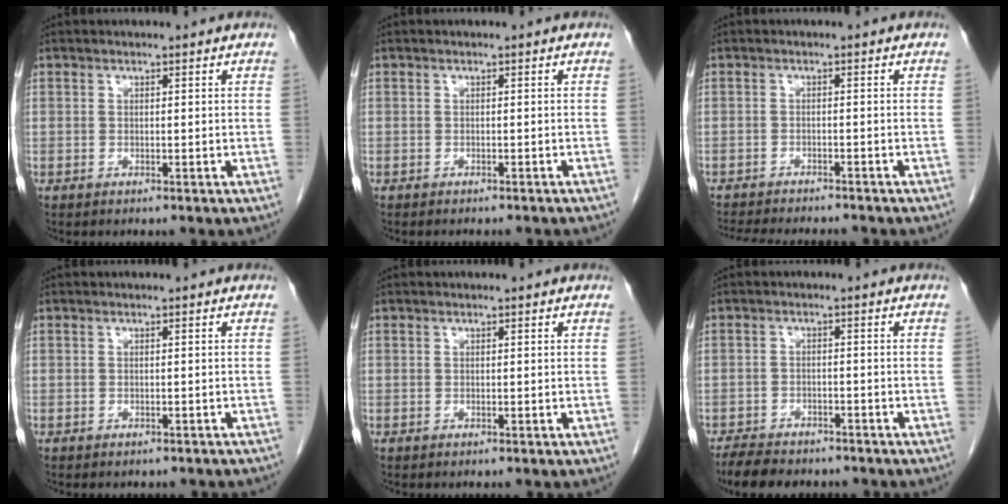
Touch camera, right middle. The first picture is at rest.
{"total": 4.4, "force": [-3.9, 0.8, 1.8], "torque": [-0.024, -0.008, -0.045]}
{"total": 10.6, "force": [-9.7, 1.8, 4.0], "torque": [-0.062, -0.009, -0.132]}
{"total": 3.8, "force": [-3.3, 1.5, 1.3], "torque": [-0.015, -0.003, -0.035]}
{"total": 0.0}
{"total": 8.0, "force": [-6.9, 2.6, 3.0], "torque": [-0.049, -0.011, -0.105]}